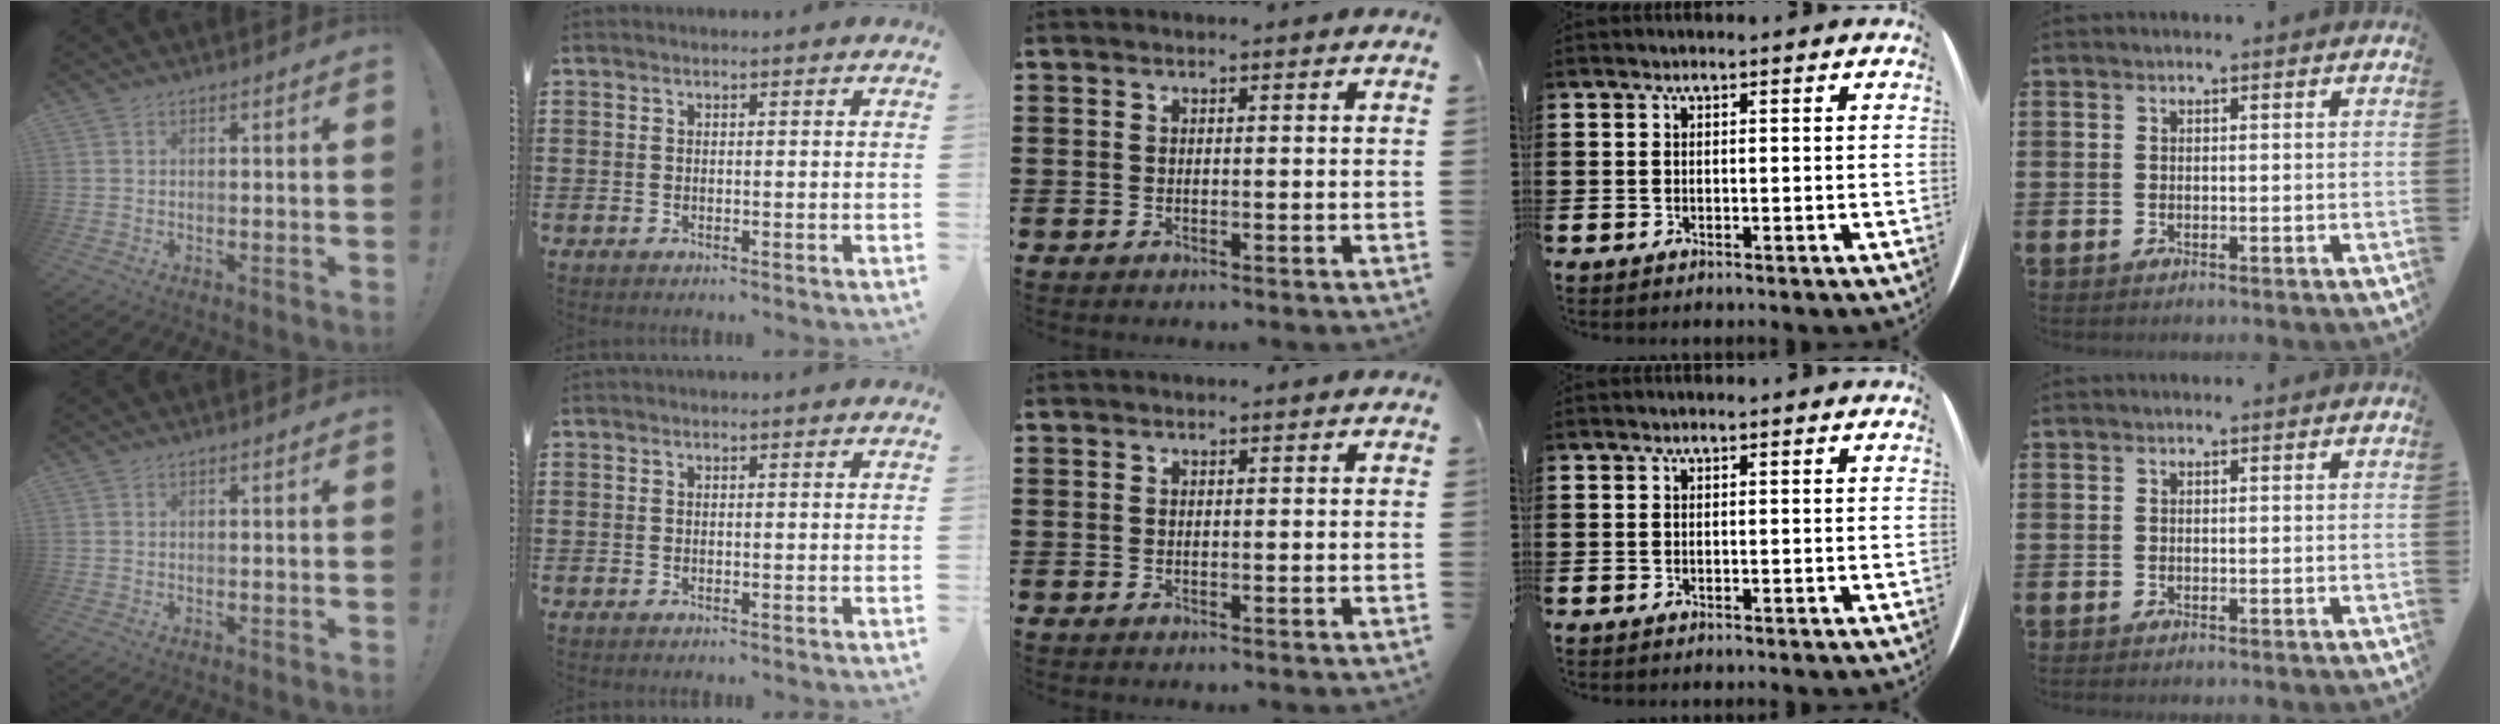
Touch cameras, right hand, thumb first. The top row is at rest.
{}